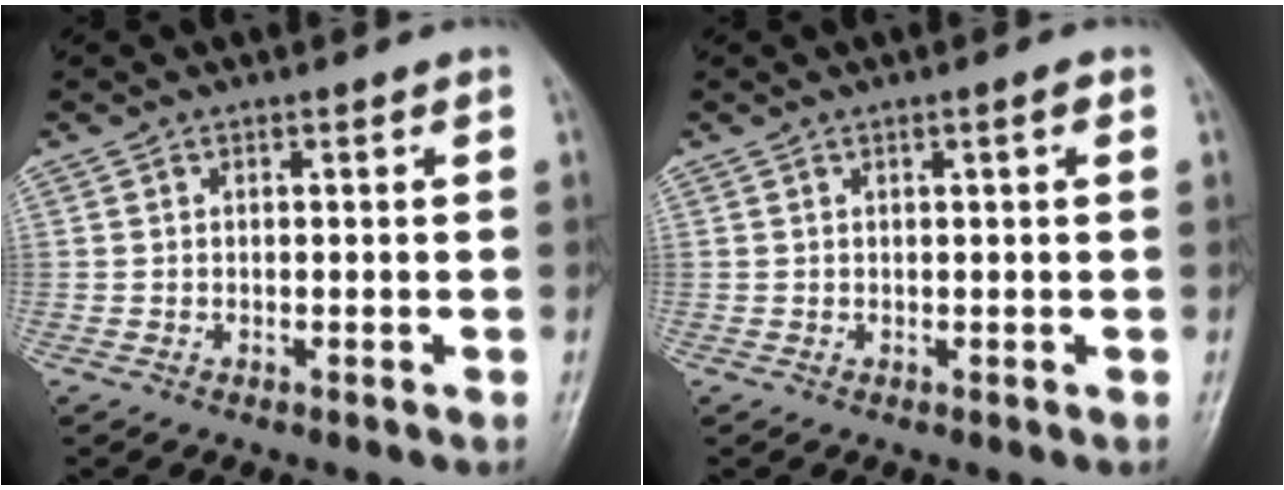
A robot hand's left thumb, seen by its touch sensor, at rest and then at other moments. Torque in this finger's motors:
{"motor_torque": [-0.13, -0.01, -0.07, -0.08, 0.07]}